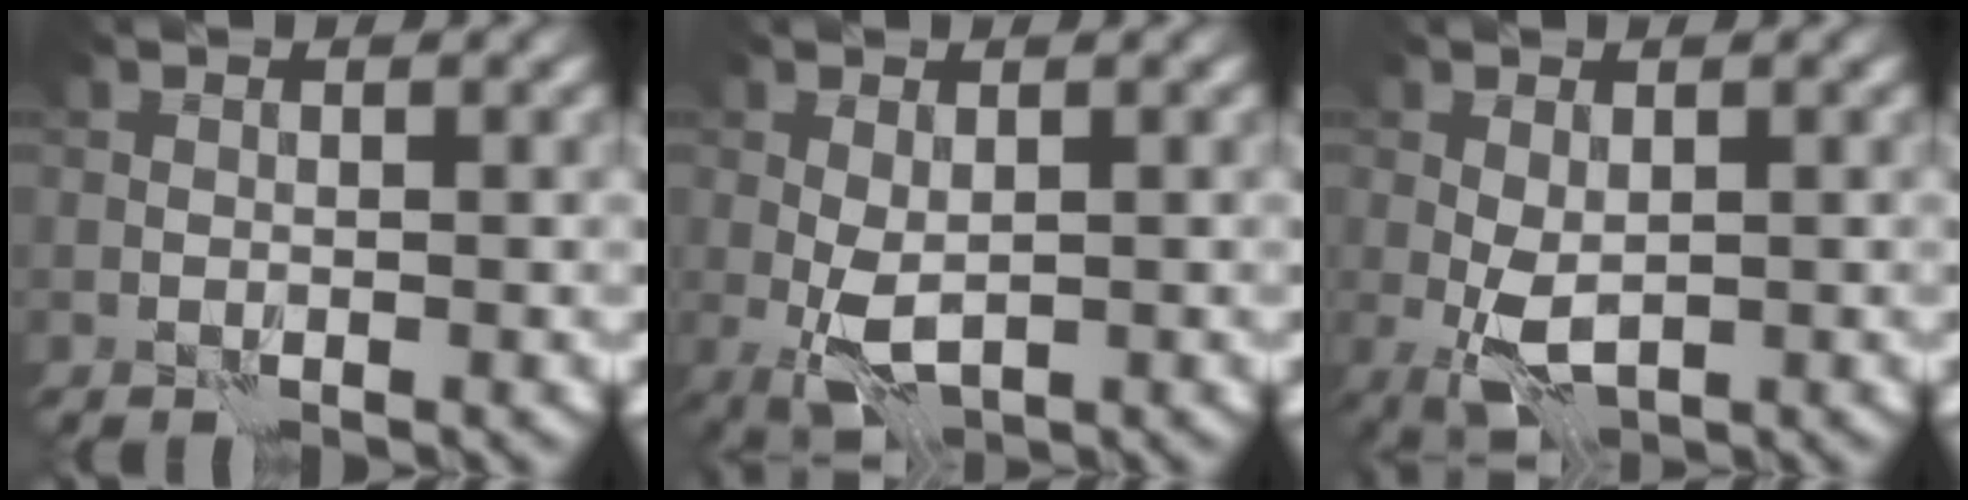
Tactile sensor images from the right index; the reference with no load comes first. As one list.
[{"total": 3.3, "force": [-0.4, 1.7, 2.8], "torque": [-0.064, -0.006, -0.004]}, {"total": 3.4, "force": [-0.4, 1.8, 2.8], "torque": [-0.063, -0.005, -0.005]}]